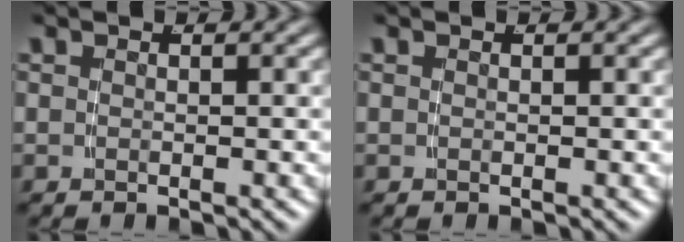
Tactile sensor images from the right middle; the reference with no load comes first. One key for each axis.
{"total": 0.0}